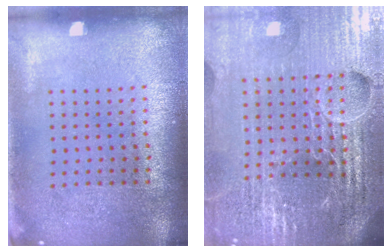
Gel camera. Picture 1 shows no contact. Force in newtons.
{"total": 6.4, "press": 5.7, "slide": 3.1}